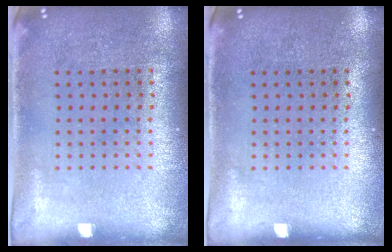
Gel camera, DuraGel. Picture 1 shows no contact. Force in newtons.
{"total": 0.0}